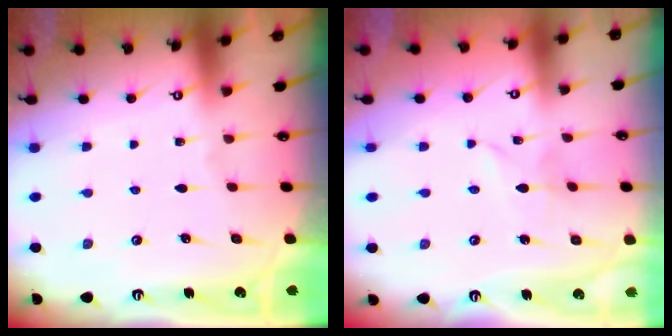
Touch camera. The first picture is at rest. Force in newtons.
{"total": 1.9, "press": 1.9, "slide": 0.2}